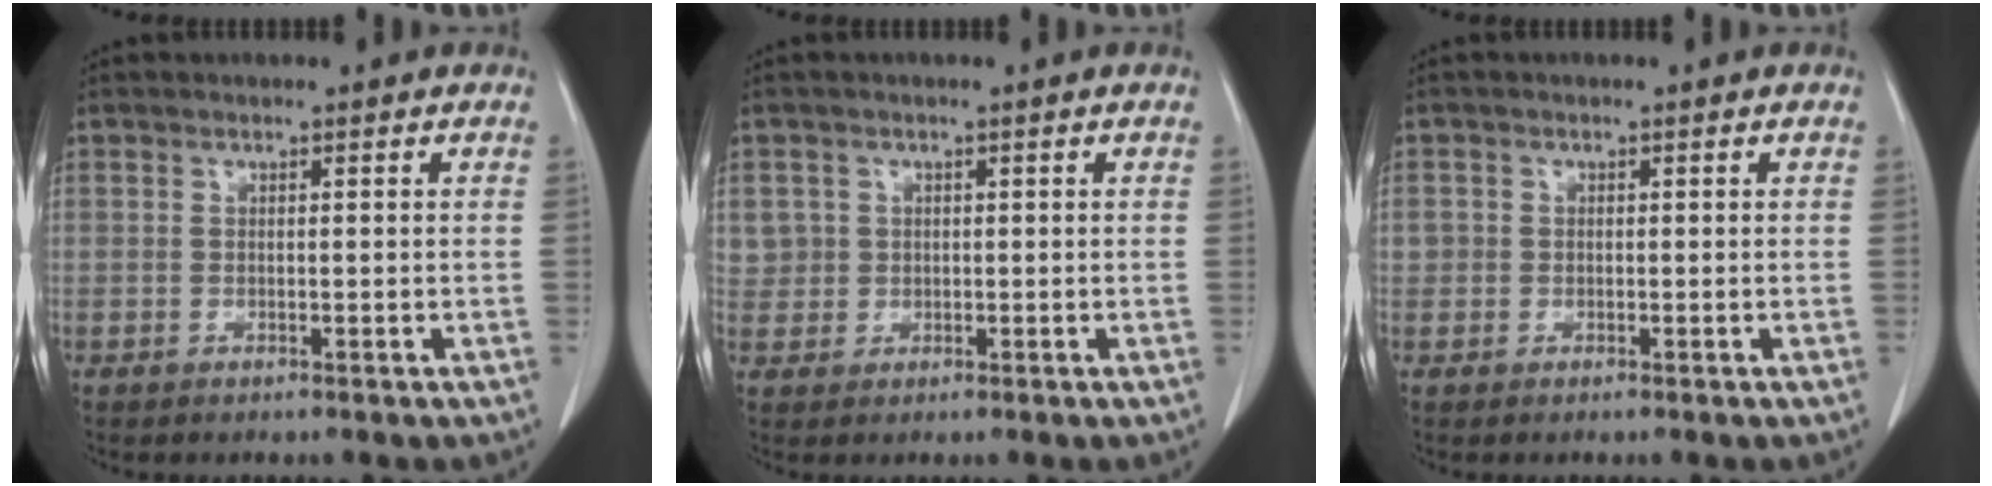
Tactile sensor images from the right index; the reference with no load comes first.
{"total": 2.8, "force": [0.9, 2.7, -0.1], "torque": [0.021, 0.006, 0.016]}
{"total": 1.3, "force": [0.1, 1.3, 0.1], "torque": [0.012, 0.007, 0.000]}